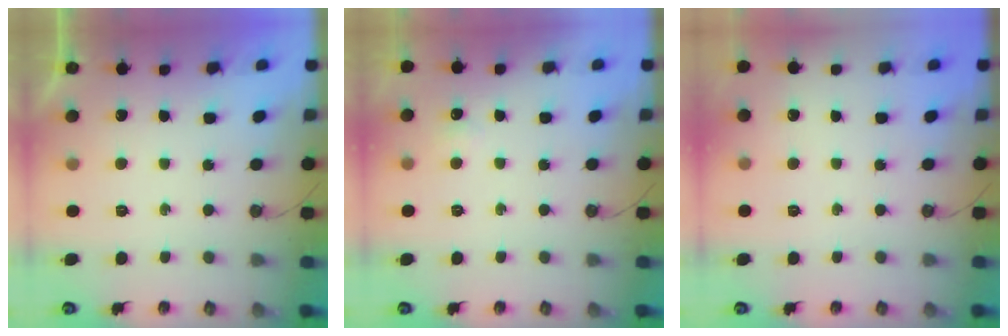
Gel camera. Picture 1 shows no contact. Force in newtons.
{"total": 2.8, "press": 2.7, "slide": 0.5}
{"total": 0.0}